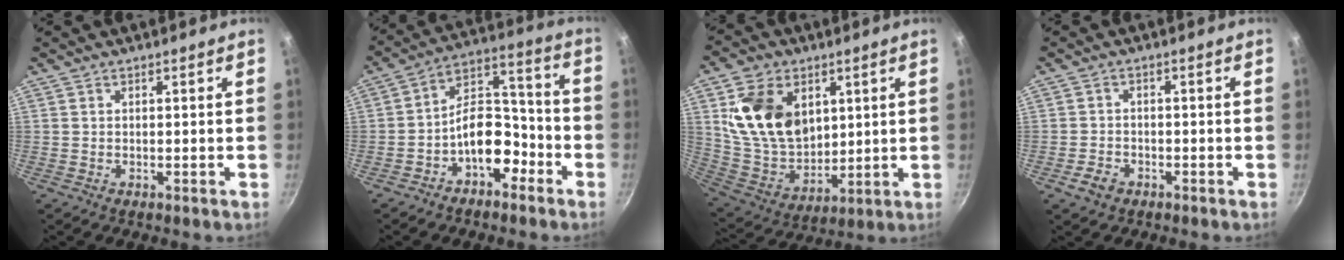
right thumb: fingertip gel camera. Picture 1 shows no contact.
{"total": 11.5, "force": [-5.3, 7.1, 7.3], "torque": [-0.074, 0.080, -0.089]}
{"total": 18.3, "force": [5.5, 12.9, 11.7], "torque": [-0.183, -0.028, 0.116]}
{"total": 3.6, "force": [-2.0, 2.6, 1.6], "torque": [-0.024, 0.018, -0.034]}